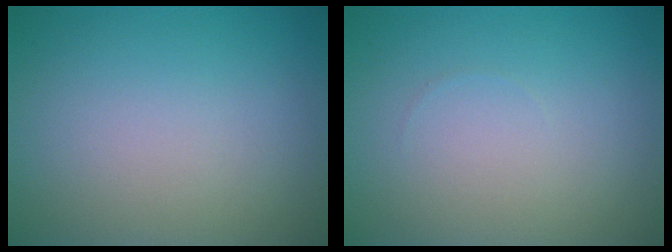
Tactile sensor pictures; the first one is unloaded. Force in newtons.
{"total": 0.0}